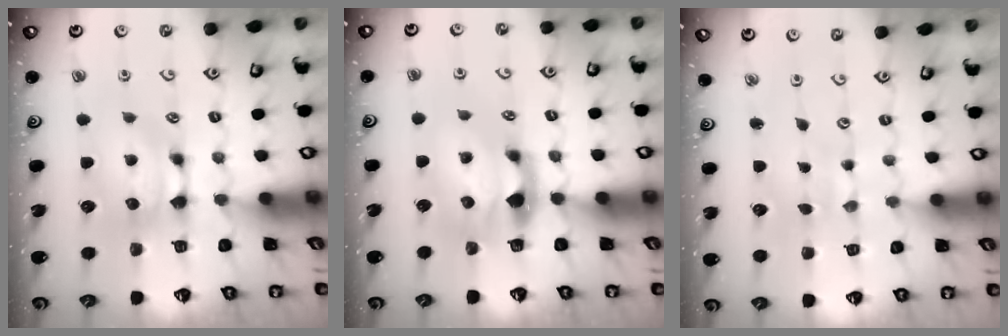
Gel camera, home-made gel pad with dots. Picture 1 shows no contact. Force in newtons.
{"total": 3.0, "press": 2.6, "slide": 1.4}
{"total": 5.1, "press": 5.1, "slide": 0.2}